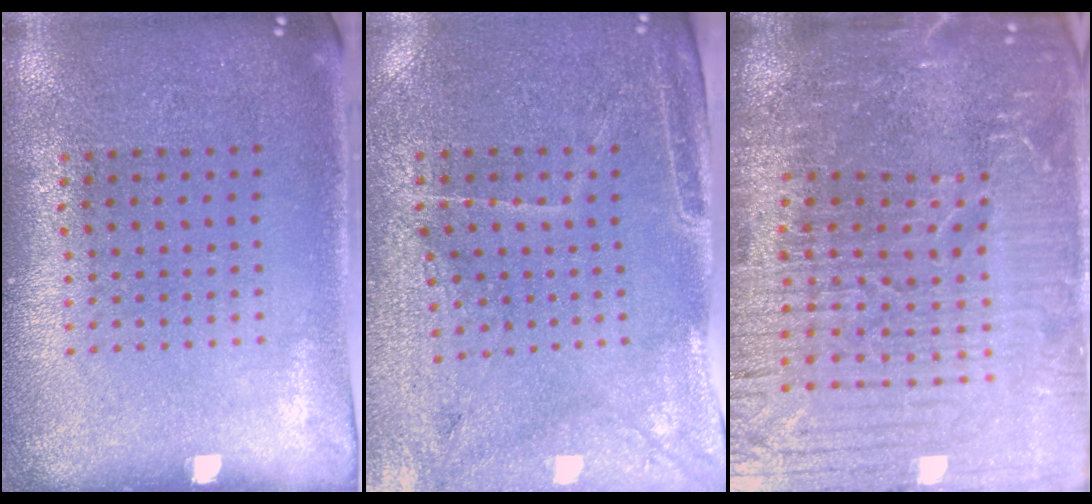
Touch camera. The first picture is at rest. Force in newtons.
{"total": 3.3, "press": 3.1, "slide": 1.1}
{"total": 6.4, "press": 5.6, "slide": 3.0}